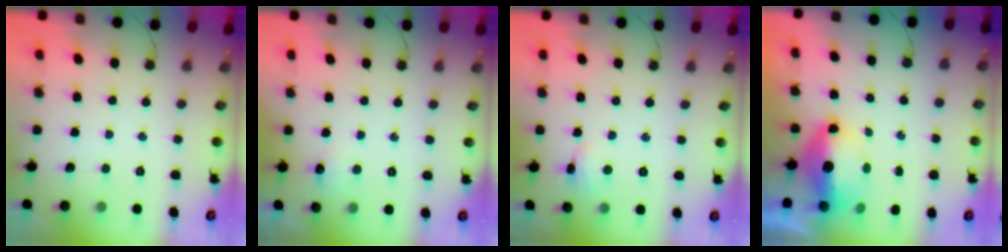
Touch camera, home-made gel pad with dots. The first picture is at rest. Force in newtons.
{"total": 5.2, "press": 5.1, "slide": 0.7}
{"total": 2.9, "press": 2.8, "slide": 0.6}
{"total": 16.4, "press": 10.0, "slide": 13.0}